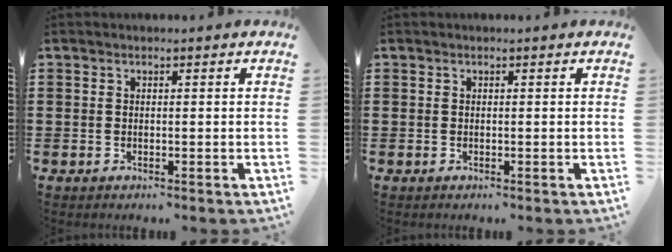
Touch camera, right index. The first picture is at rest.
{"total": 0.0}